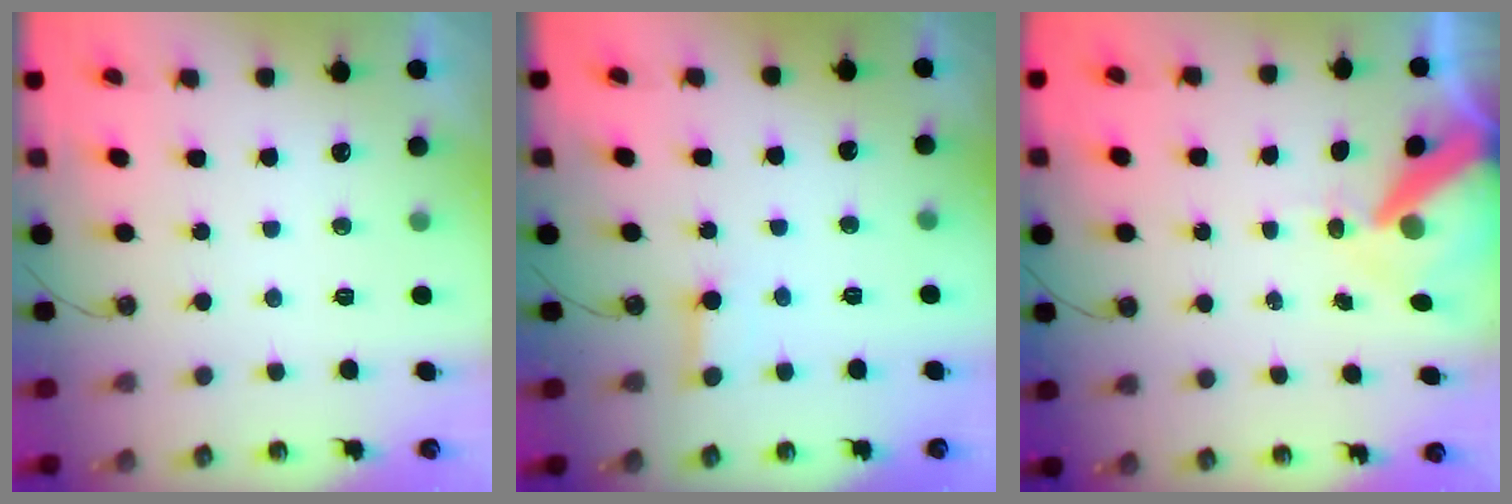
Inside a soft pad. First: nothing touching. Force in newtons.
{"total": 2.2, "press": 2.2, "slide": 0.1}
{"total": 11.9, "press": 11.8, "slide": 1.4}